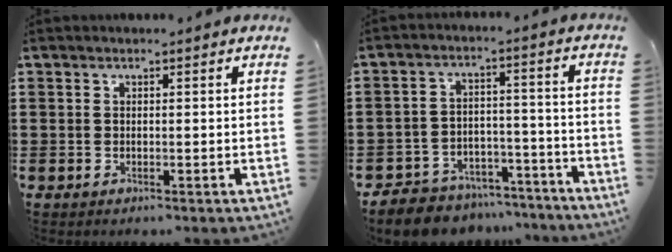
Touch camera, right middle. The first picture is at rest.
{"total": 7.5, "force": [-7.2, 2.0, 0.9], "torque": [-0.018, 0.025, -0.139]}